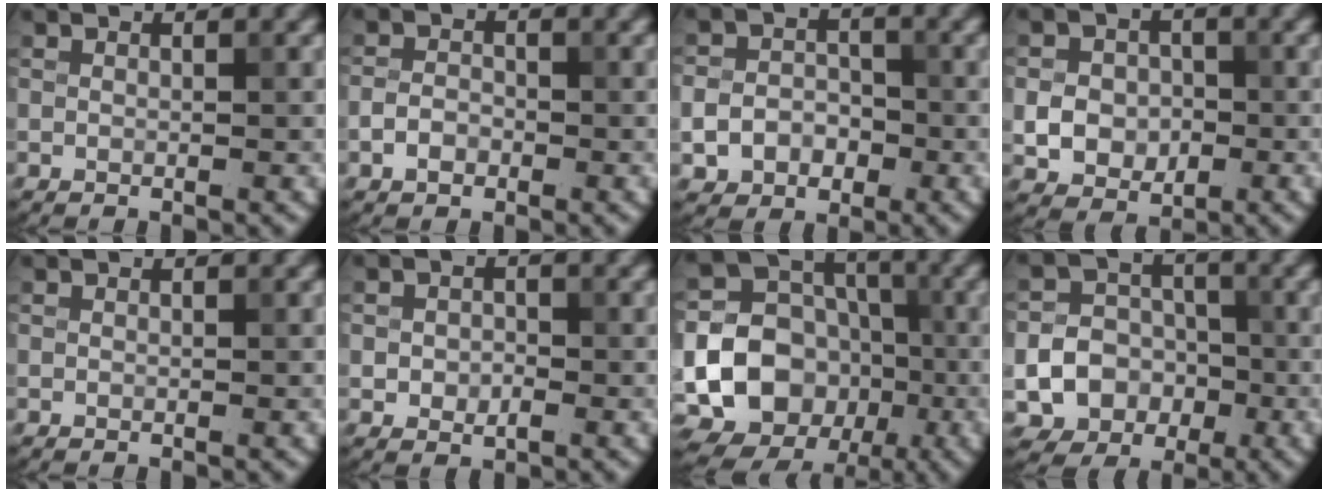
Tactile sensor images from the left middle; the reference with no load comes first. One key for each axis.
{"total": 1.7, "fx": -0.9, "fy": 1.2, "fz": 0.9, "tx": -0.018, "ty": 0.007, "tz": -0.021}
{"total": 3.8, "fx": -1.3, "fy": 3.1, "fz": 1.8, "tx": -0.014, "ty": -0.001, "tz": -0.031}
{"total": 3.8, "fx": -0.6, "fy": 3.2, "fz": 2.0, "tx": -0.035, "ty": 0.002, "tz": -0.012}
{"total": 0.0}
{"total": 1.7, "fx": -0.3, "fy": 1.3, "fz": 1.1, "tx": -0.020, "ty": 0.001, "tz": -0.010}
{"total": 20.6, "fx": -5.4, "fy": 18.5, "fz": 7.1, "tx": -0.176, "ty": -0.019, "tz": -0.111}
{"total": 11.2, "fx": -3.5, "fy": 10.3, "fz": 2.8, "tx": -0.069, "ty": -0.016, "tz": -0.066}